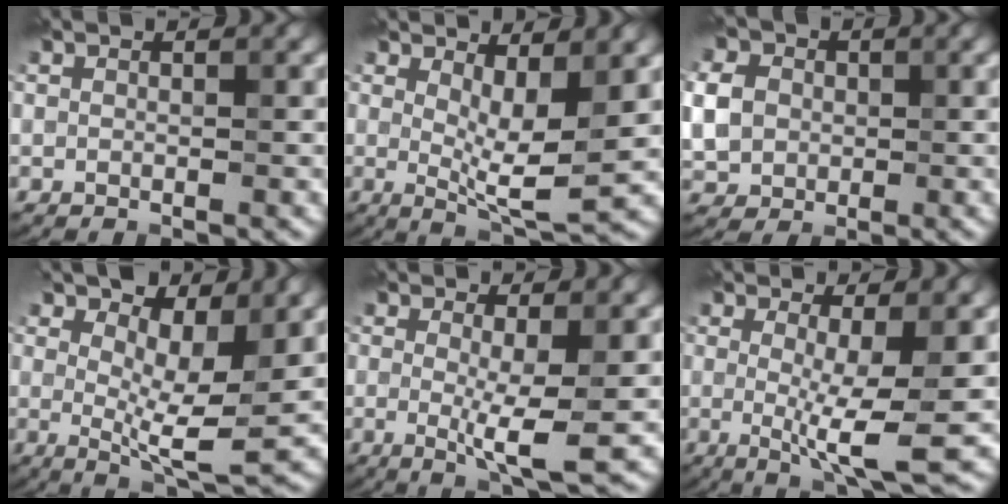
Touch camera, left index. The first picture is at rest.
{"total": 5.4, "force": [1.0, 1.3, 5.1], "torque": [-0.081, -0.019, 0.020]}
{"total": 5.5, "force": [0.4, 4.7, 2.9], "torque": [-0.071, 0.014, 0.000]}
{"total": 7.6, "force": [2.7, 2.8, 6.6], "torque": [-0.105, -0.007, 0.044]}
{"total": 4.5, "force": [-0.2, 0.6, 4.5], "torque": [-0.076, -0.015, -0.004]}
{"total": 6.1, "force": [-0.4, 1.1, 6.0], "torque": [-0.091, -0.016, -0.008]}